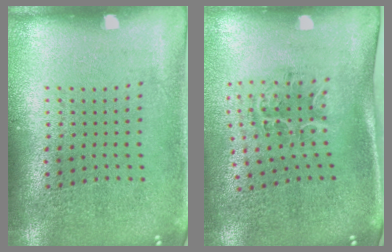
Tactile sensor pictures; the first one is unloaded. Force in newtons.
{"total": 1.3, "press": 1.2, "slide": 0.4}